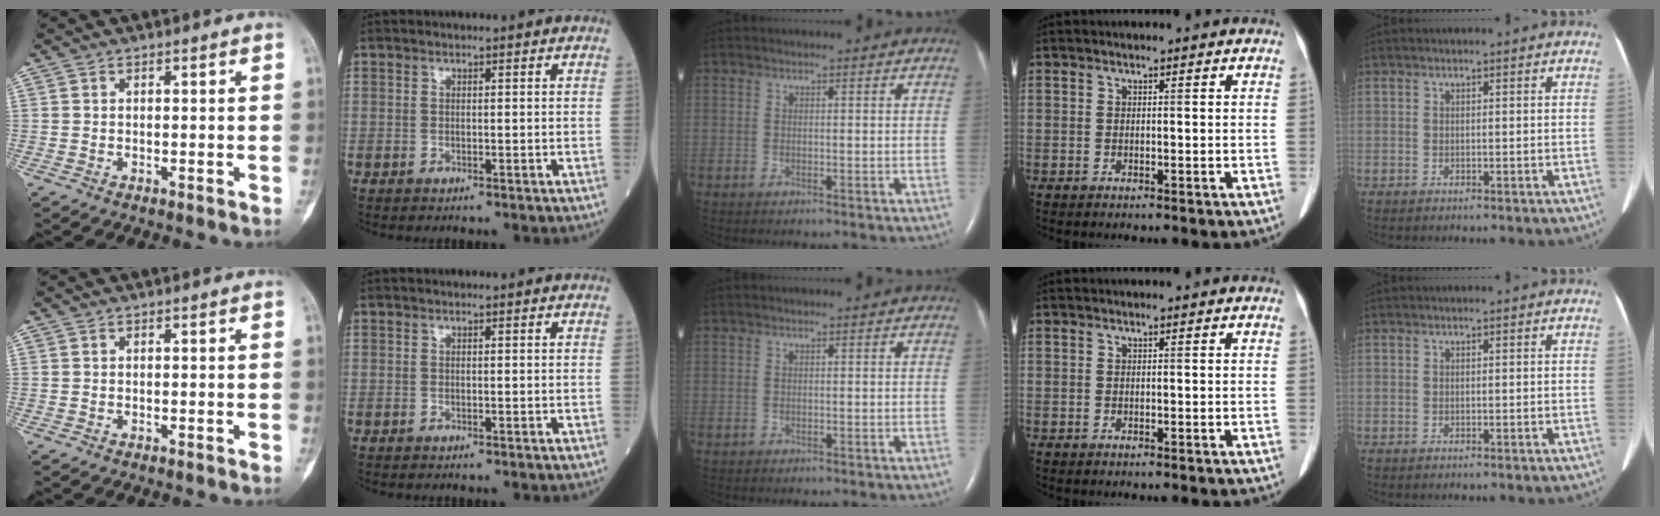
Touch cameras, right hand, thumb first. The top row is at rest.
{}